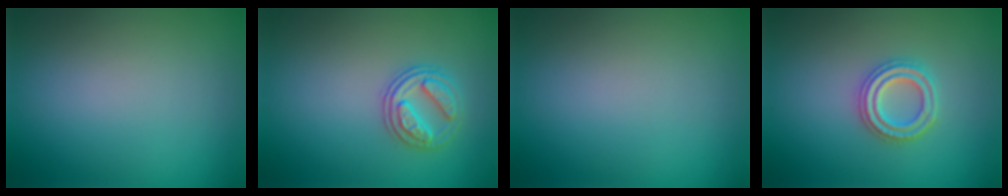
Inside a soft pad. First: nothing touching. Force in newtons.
{"total": 2.6, "press": 2.5, "slide": 0.7}
{"total": 0.0}
{"total": 2.7, "press": 2.6, "slide": 0.7}